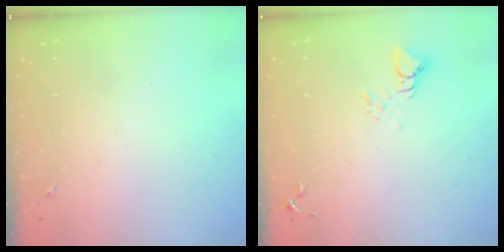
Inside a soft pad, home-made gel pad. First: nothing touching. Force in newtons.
{"total": 3.8, "press": 3.8, "slide": 0.2}